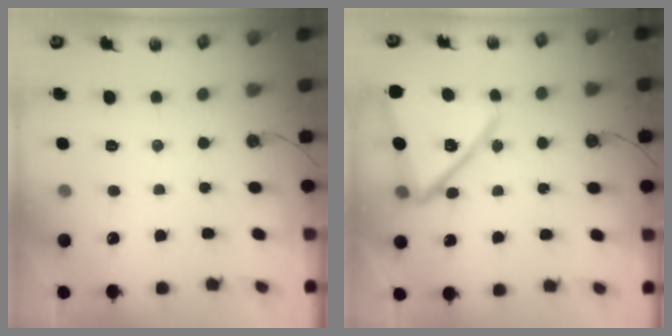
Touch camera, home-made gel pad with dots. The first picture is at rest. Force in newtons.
{"total": 16.6, "press": 16.6, "slide": 1.3}